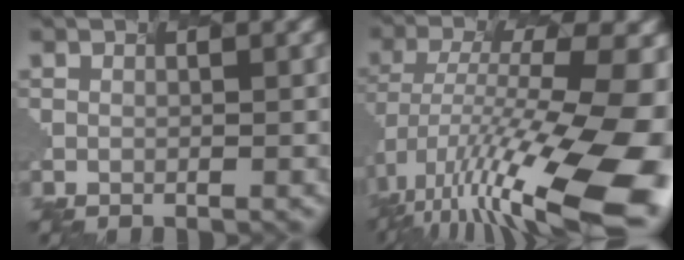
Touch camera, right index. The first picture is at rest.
{"total": 14.7, "force": [-5.9, 4.4, 12.7], "torque": [-0.243, -0.010, -0.071]}